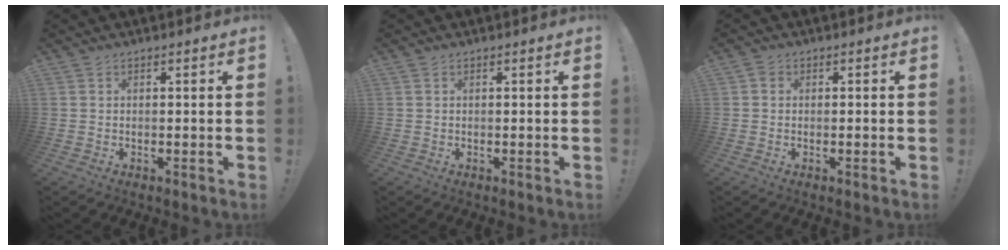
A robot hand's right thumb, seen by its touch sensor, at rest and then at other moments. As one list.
[{"total": 0.0}, {"total": 1.1, "force": [-0.3, 1.1, 0.3], "torque": [-0.013, 0.007, -0.004]}]